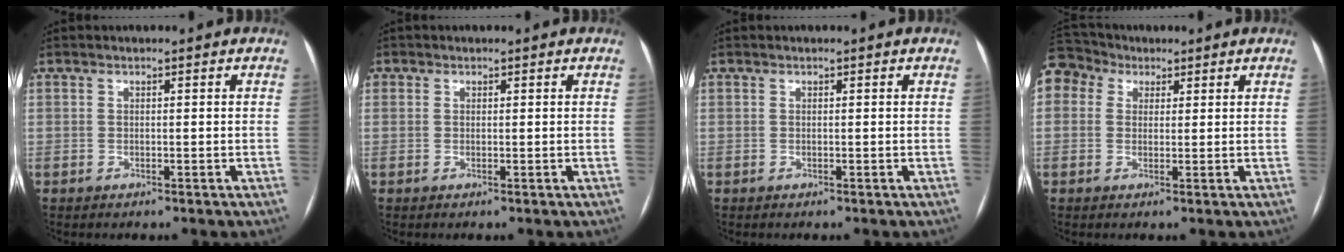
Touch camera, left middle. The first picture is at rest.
{"total": 0.6, "force": [0.1, 0.6, 0.0], "torque": [0.004, 0.002, 0.000]}
{"total": 0.0}
{"total": 8.7, "force": [4.4, 7.0, 2.8], "torque": [-0.073, 0.051, 0.086]}